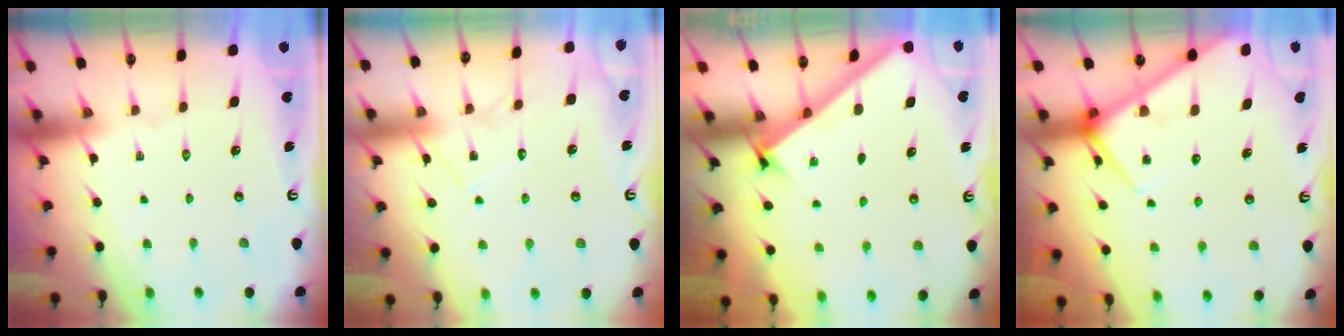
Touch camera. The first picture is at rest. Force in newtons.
{"total": 9.9, "press": 9.9, "slide": 0.4}
{"total": 2.8, "press": 2.8, "slide": 0.3}
{"total": 8.1, "press": 8.1, "slide": 0.7}